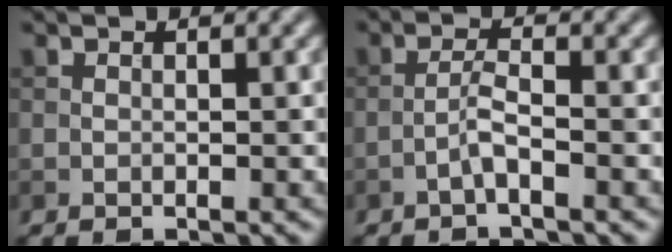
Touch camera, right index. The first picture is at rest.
{"total": 1.9, "force": [-1.1, 0.1, 1.5], "torque": [-0.031, 0.009, -0.026]}